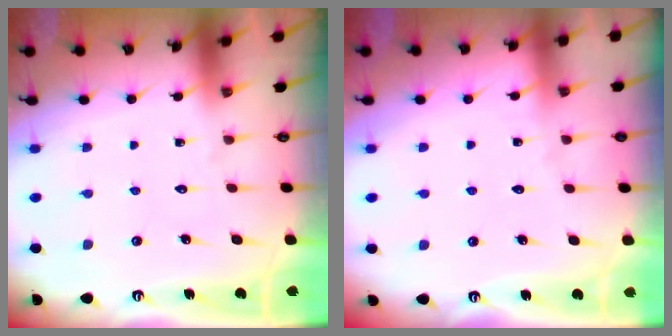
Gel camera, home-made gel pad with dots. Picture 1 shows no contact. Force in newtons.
{"total": 3.0, "press": 3.0, "slide": 0.3}